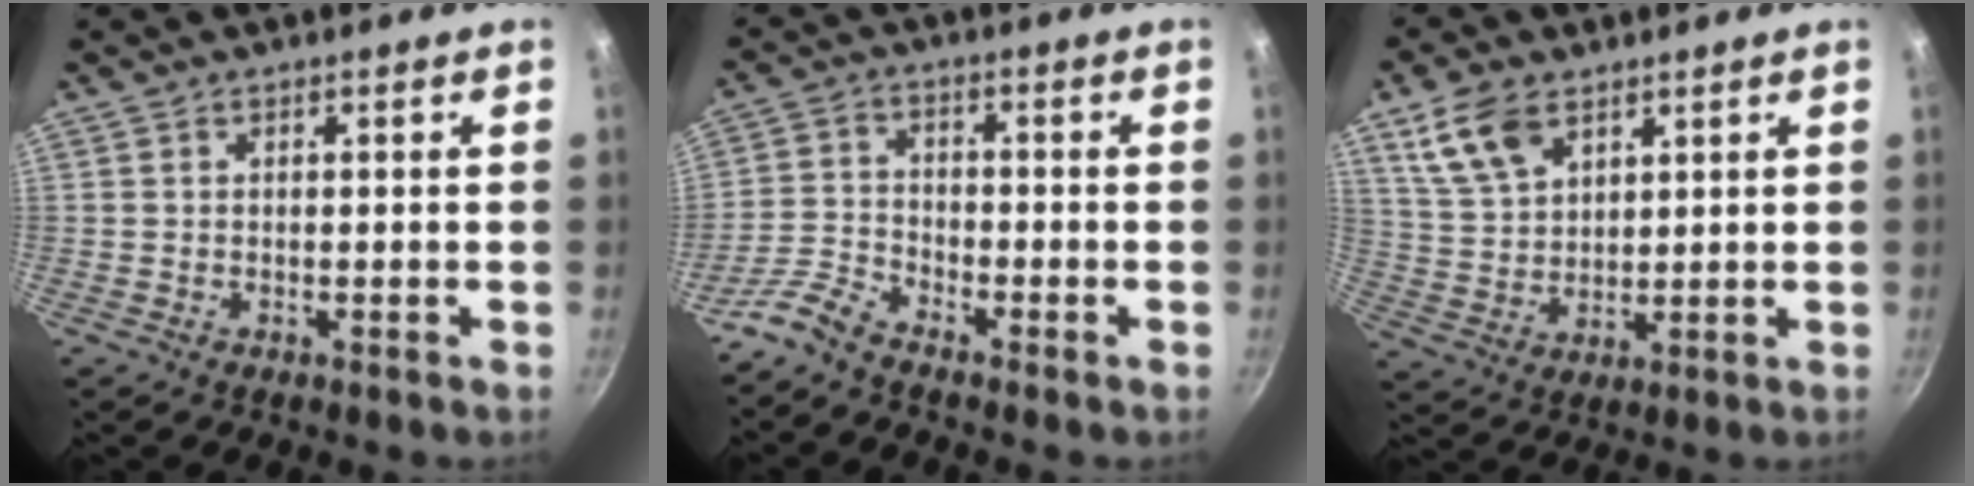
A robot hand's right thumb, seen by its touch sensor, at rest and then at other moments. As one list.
[{"total": 4.8, "force": [-4.3, 1.4, 1.5], "torque": [-0.037, 0.032, -0.102]}, {"total": 9.7, "force": [5.4, 5.6, 5.6], "torque": [-0.098, -0.015, 0.116]}]